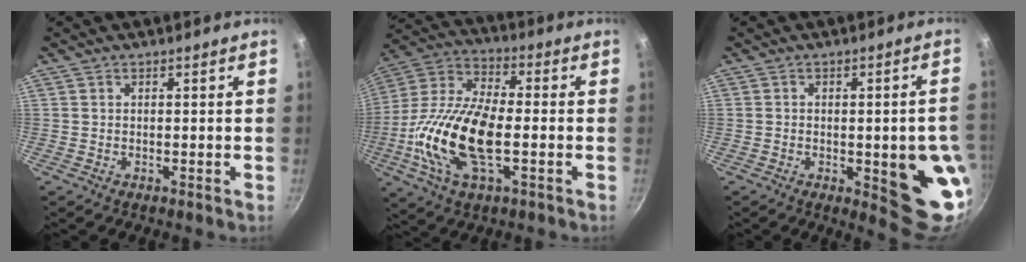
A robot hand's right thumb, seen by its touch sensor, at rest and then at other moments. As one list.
[{"total": 19.9, "force": [-3.8, 8.9, 17.4], "torque": [-0.336, 0.027, -0.085]}, {"total": 13.8, "force": [-2.6, 4.5, 12.8], "torque": [-0.115, 0.003, -0.027]}]